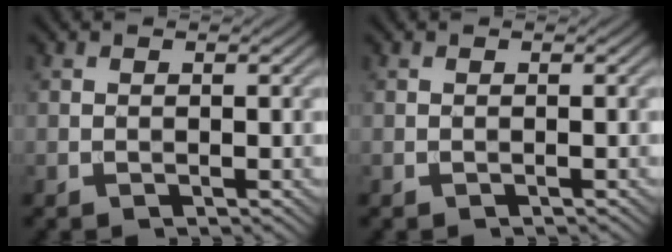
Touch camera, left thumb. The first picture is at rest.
{"total": 0.0}